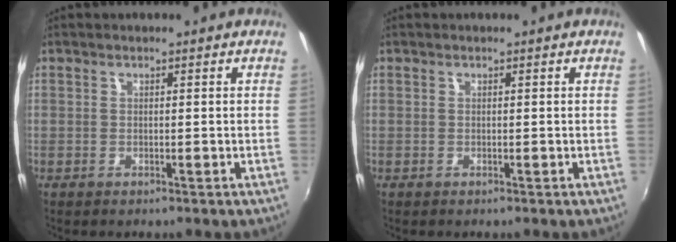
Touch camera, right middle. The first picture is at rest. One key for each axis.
{"total": 0.0}